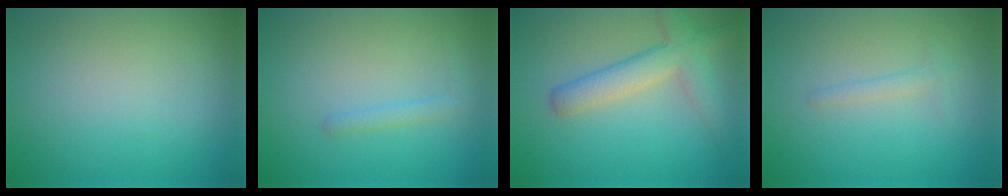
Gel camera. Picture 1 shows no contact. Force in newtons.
{"total": 1.1, "press": 1.1, "slide": 0.0}
{"total": 4.2, "press": 4.2, "slide": 0.1}
{"total": 1.0, "press": 1.0, "slide": 0.0}